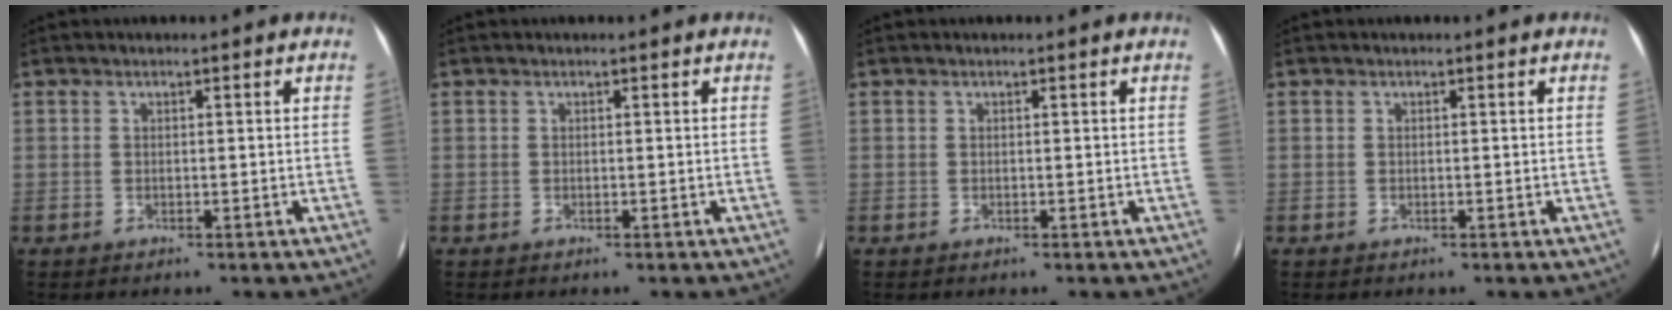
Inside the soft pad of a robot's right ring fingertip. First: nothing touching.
{"total": 0.0}
{"total": 0.0}
{"total": 0.0}